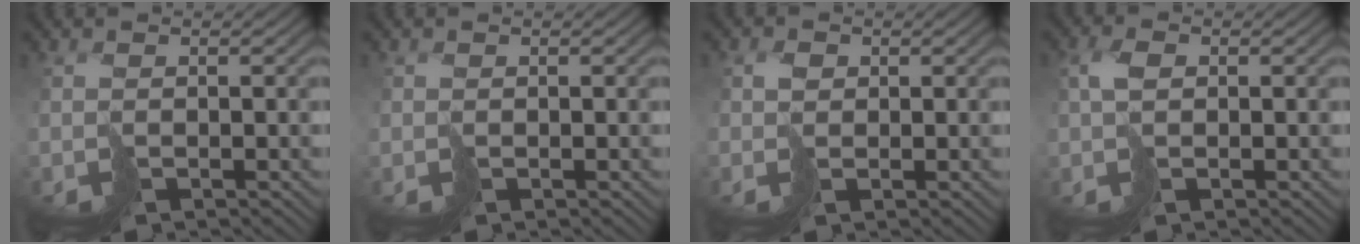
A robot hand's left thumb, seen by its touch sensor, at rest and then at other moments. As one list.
[{"total": 0.5, "force": [0.0, 0.5, -0.1], "torque": [0.003, -0.002, 0.002]}, {"total": 1.9, "force": [0.5, 1.5, 1.0], "torque": [-0.020, 0.003, 0.010]}, {"total": 2.4, "force": [0.5, 1.4, 1.9], "torque": [-0.043, 0.002, 0.008]}]